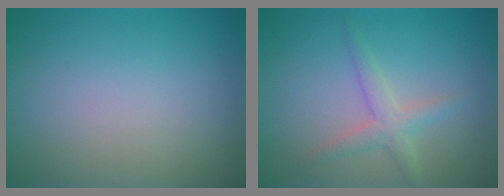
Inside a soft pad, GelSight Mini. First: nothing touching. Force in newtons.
{"total": 2.2, "press": 2.2, "slide": 0.1}